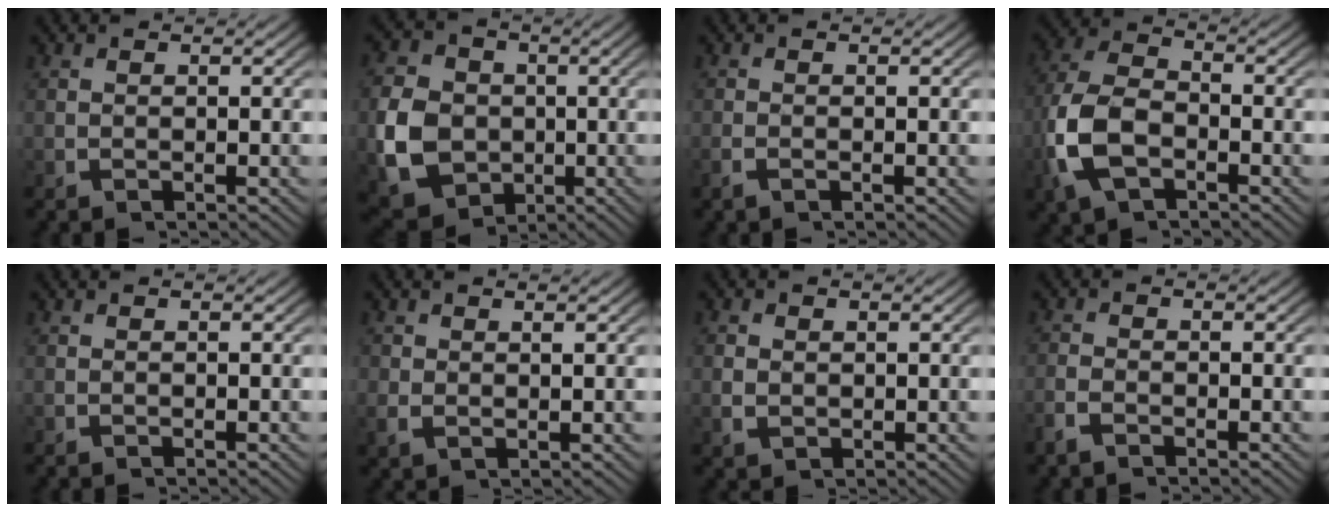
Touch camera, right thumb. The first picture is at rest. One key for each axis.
{"total": 12.7, "fx": -2.7, "fy": 10.8, "fz": 6.1, "tx": -0.159, "ty": -0.056, "tz": -0.031}
{"total": 0.7, "fx": -0.5, "fy": 0.2, "fz": 0.4, "tx": -0.016, "ty": -0.003, "tz": -0.007}
{"total": 8.0, "fx": -1.7, "fy": 5.5, "fz": 5.5, "tx": -0.149, "ty": -0.023, "tz": -0.019}
{"total": 0.0}
{"total": 1.2, "fx": 0.6, "fy": 0.7, "fz": 0.8, "tx": -0.020, "ty": -0.008, "tz": 0.021}
{"total": 1.5, "fx": 0.2, "fy": 1.3, "fz": 0.8, "tx": -0.022, "ty": -0.008, "tz": 0.013}
{"total": 1.3, "fx": -1.0, "fy": 0.6, "fz": 0.6, "tx": -0.019, "ty": -0.002, "tz": -0.024}